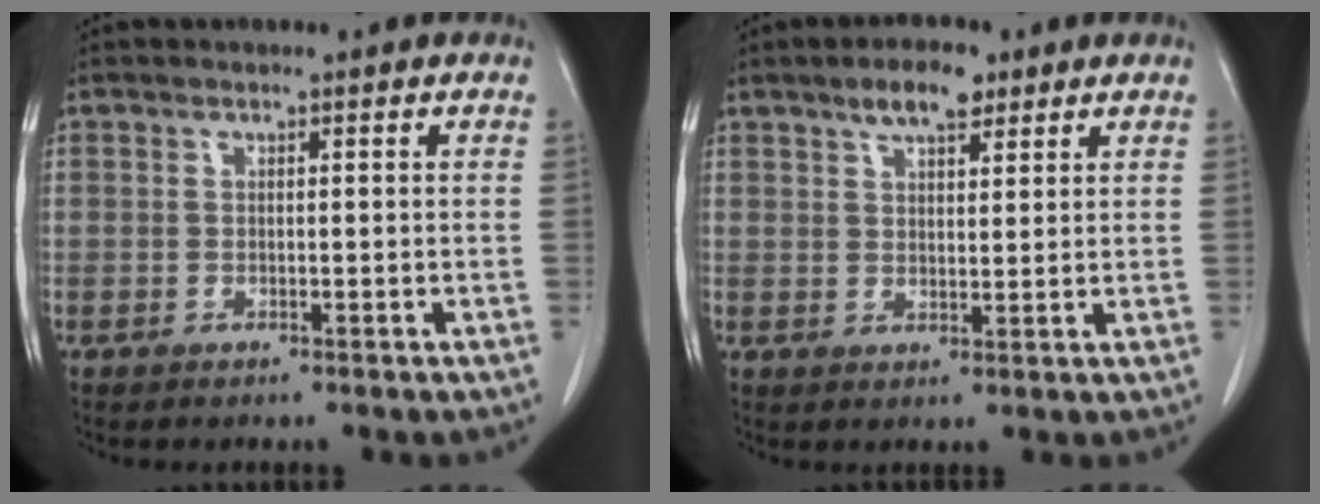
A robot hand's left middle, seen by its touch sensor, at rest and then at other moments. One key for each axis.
{"total": 5.2, "fx": 3.5, "fy": 1.9, "fz": 3.4, "tx": -0.061, "ty": 0.007, "tz": 0.060}